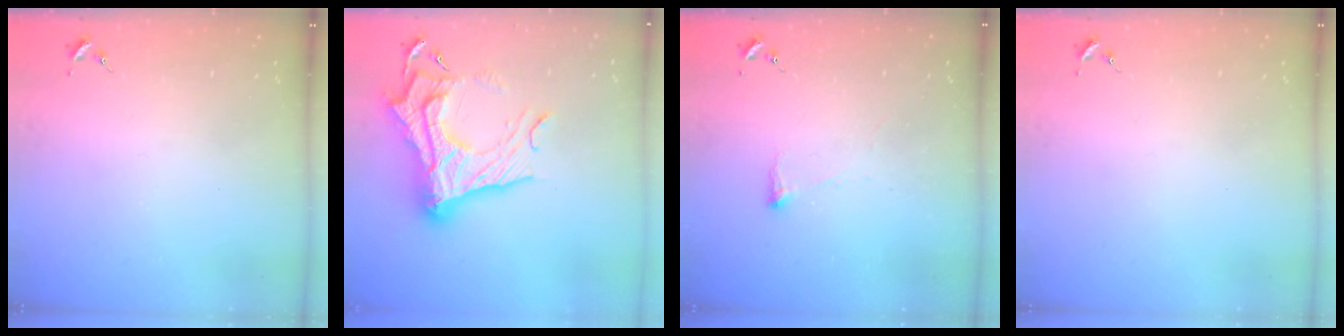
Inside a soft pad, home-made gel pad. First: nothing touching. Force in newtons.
{"total": 26.5, "press": 26.4, "slide": 2.0}
{"total": 4.5, "press": 4.4, "slide": 0.7}
{"total": 0.0}